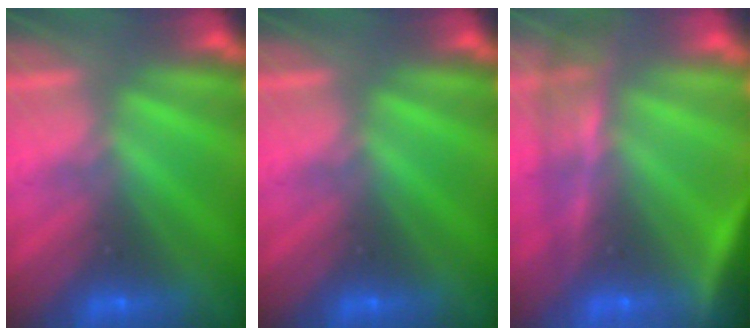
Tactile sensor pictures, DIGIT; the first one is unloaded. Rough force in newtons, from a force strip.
{"total": 0.0}
{"total": 7.6}